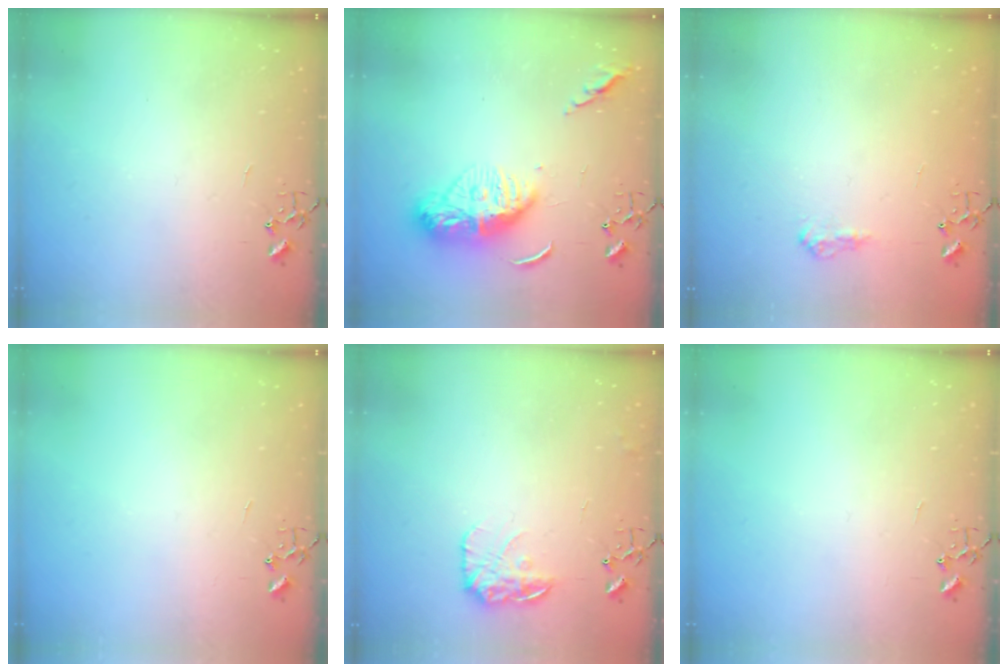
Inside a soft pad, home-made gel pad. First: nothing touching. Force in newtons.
{"total": 13.3, "press": 13.2, "slide": 1.3}
{"total": 8.8, "press": 8.8, "slide": 0.8}
{"total": 0.0}
{"total": 13.2, "press": 13.2, "slide": 0.6}
{"total": 0.0}